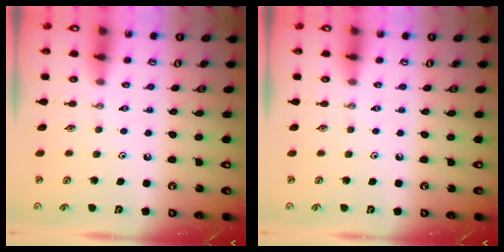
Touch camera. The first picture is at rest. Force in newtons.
{"total": 0.0}